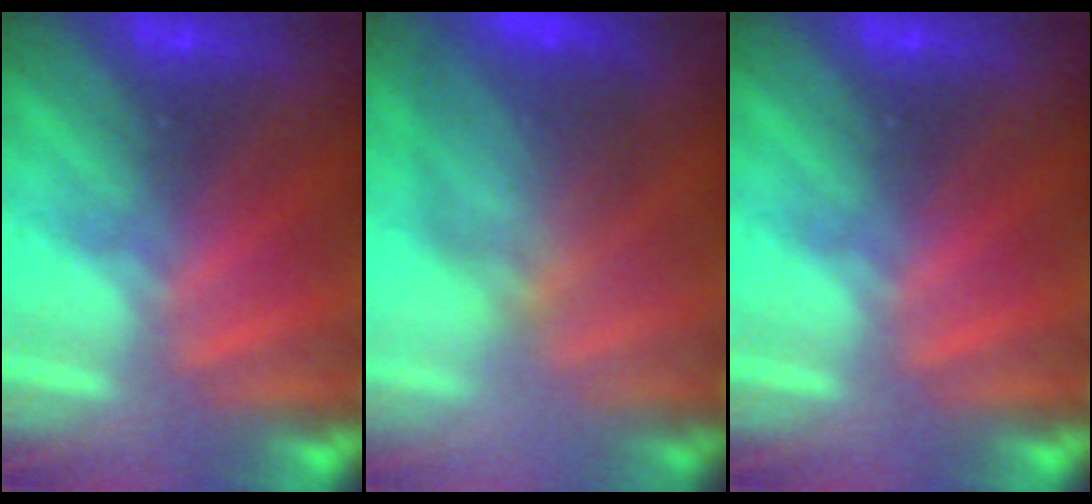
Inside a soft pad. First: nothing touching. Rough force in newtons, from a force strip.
{"total": 8.9}
{"total": 0.0}